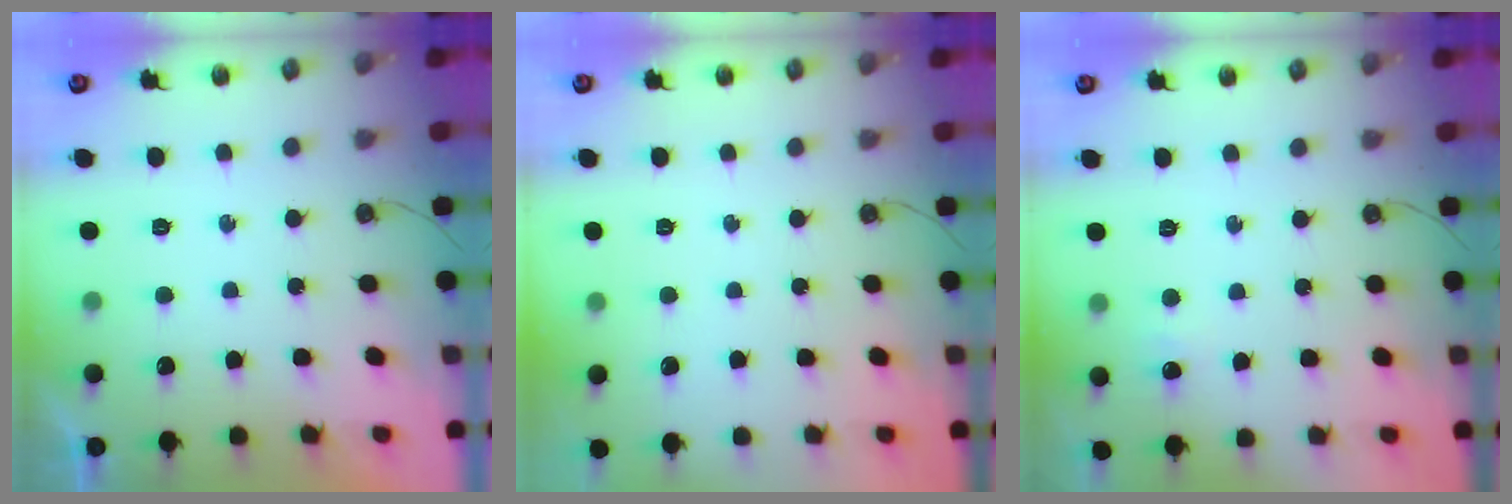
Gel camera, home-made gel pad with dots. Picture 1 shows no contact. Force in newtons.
{"total": 0.0}
{"total": 3.7, "press": 3.7, "slide": 0.4}